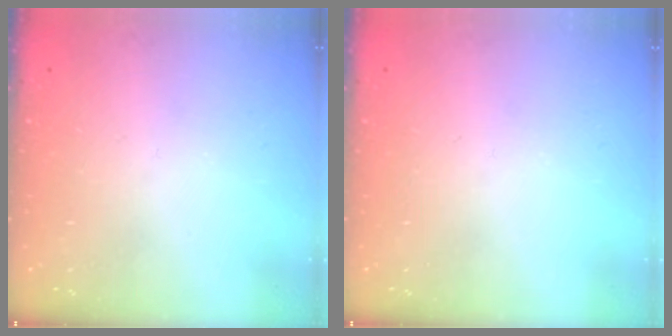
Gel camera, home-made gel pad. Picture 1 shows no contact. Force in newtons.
{"total": 0.0}